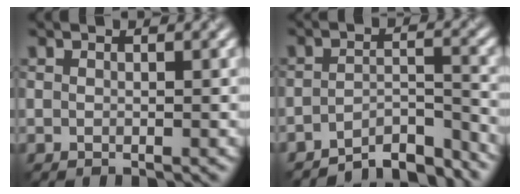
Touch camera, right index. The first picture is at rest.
{"total": 5.4, "force": [-5.0, 1.0, 1.7], "torque": [-0.025, 0.003, -0.079]}